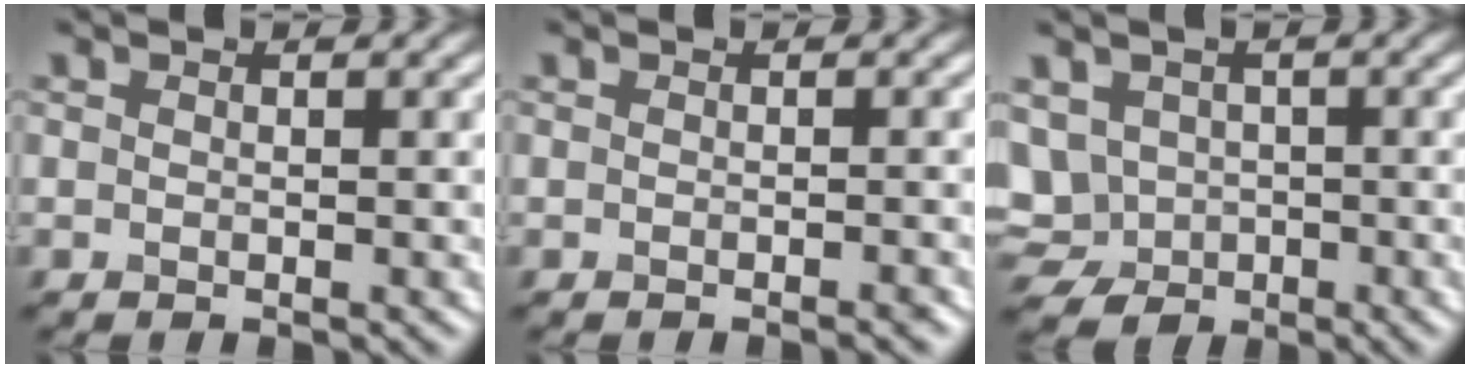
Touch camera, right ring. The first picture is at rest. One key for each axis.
{"total": 0.8, "fx": -0.5, "fy": 0.1, "fz": 0.5, "tx": -0.005, "ty": -0.001, "tz": -0.009}
{"total": 6.7, "fx": -0.9, "fy": 5.9, "fz": 2.9, "tx": -0.071, "ty": -0.010, "tz": -0.029}